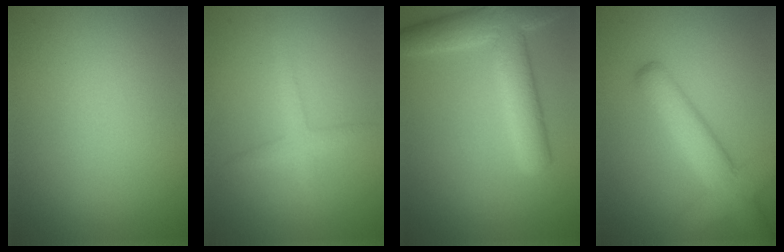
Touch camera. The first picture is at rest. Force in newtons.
{"total": 1.9, "press": 1.9, "slide": 0.1}
{"total": 6.5, "press": 6.5, "slide": 0.3}
{"total": 5.6, "press": 5.6, "slide": 0.3}